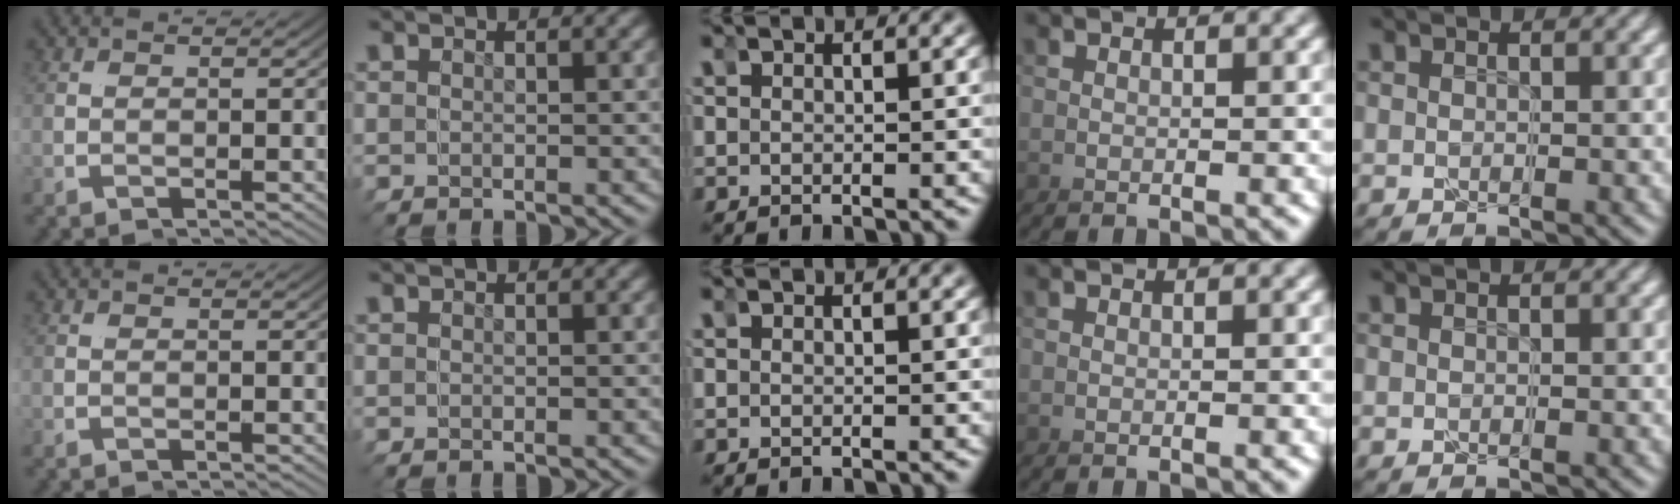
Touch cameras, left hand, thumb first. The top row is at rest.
{}